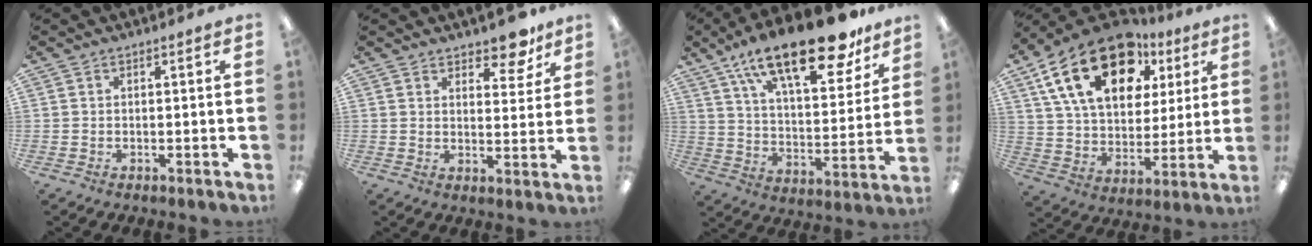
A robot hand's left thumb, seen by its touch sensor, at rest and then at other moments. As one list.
[{"total": 7.2, "force": [6.0, 2.6, 3.0], "torque": [-0.027, -0.038, 0.102]}, {"total": 23.5, "force": [16.6, 8.1, 14.6], "torque": [-0.226, -0.101, 0.277]}, {"total": 22.9, "force": [11.9, 13.5, 14.1], "torque": [-0.250, -0.044, 0.212]}]